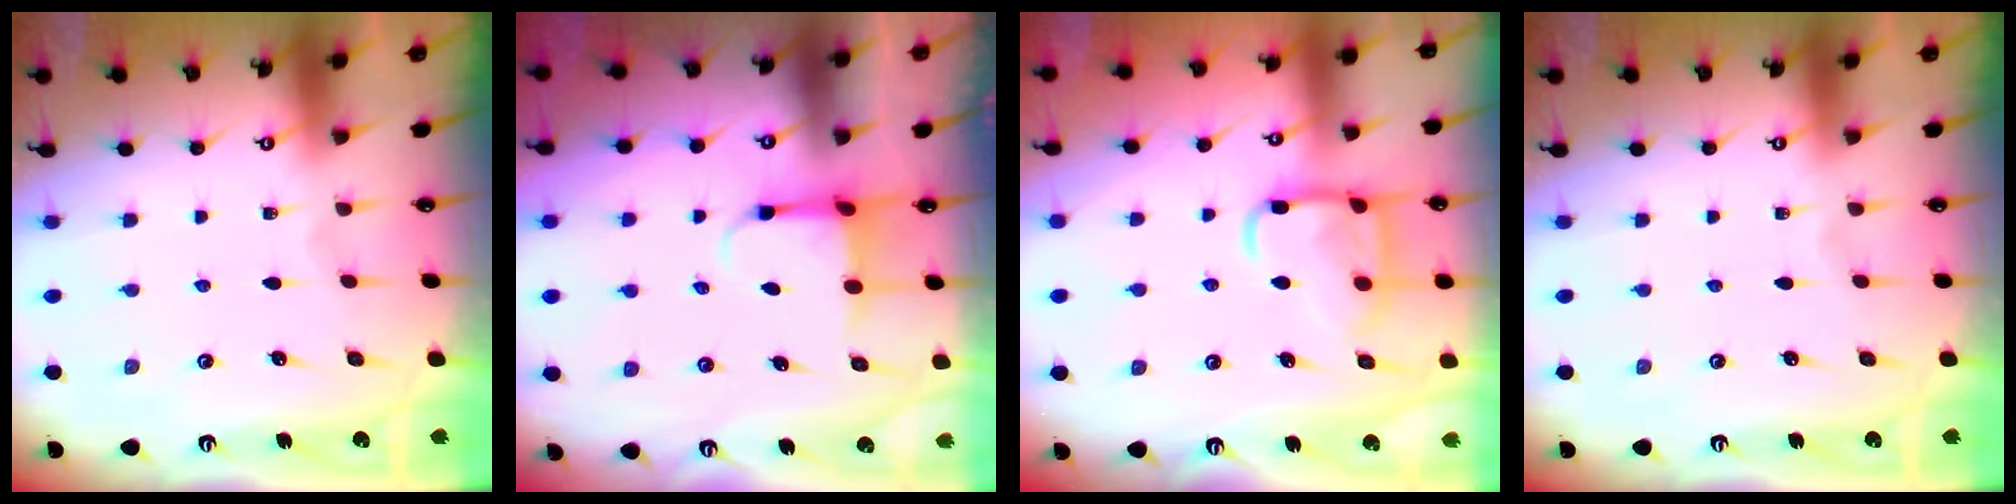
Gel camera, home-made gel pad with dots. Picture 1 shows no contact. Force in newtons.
{"total": 4.0, "press": 3.8, "slide": 1.3}
{"total": 13.8, "press": 13.8, "slide": 1.3}
{"total": 0.0}